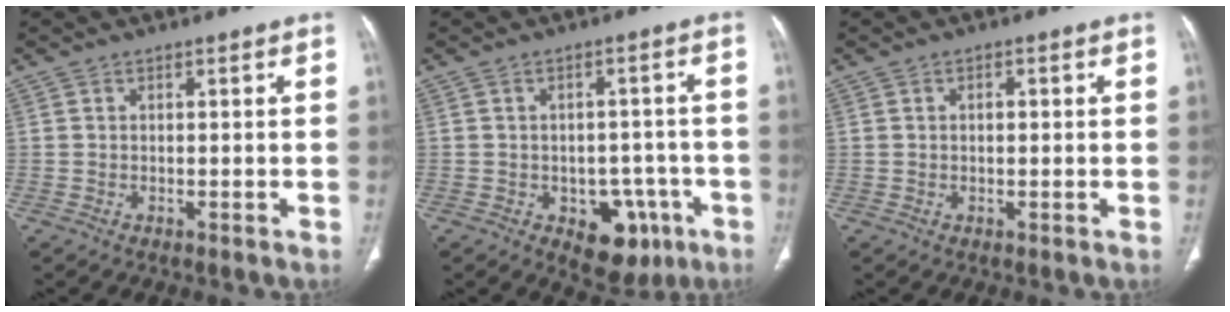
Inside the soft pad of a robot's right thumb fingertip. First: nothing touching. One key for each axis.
{"total": 9.7, "fx": -4.3, "fy": 6.4, "fz": 5.9, "tx": -0.034, "ty": 0.025, "tz": -0.045}
{"total": 1.4, "fx": 0.2, "fy": 0.8, "fz": 1.2, "tx": -0.021, "ty": 0.004, "tz": 0.002}